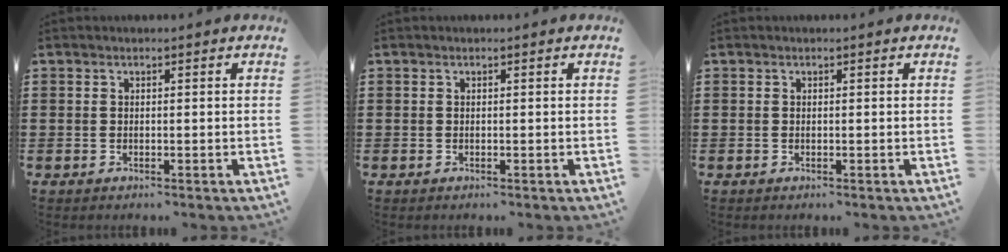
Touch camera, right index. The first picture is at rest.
{"total": 0.0}
{"total": 0.0}